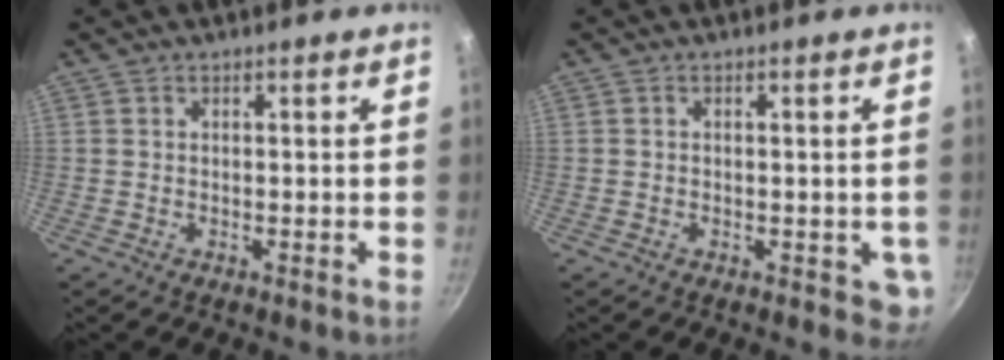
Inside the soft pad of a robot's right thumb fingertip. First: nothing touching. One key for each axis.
{"total": 3.7, "fx": -0.8, "fy": 2.3, "fz": 2.9, "tx": -0.023, "ty": -0.005, "tz": -0.011}